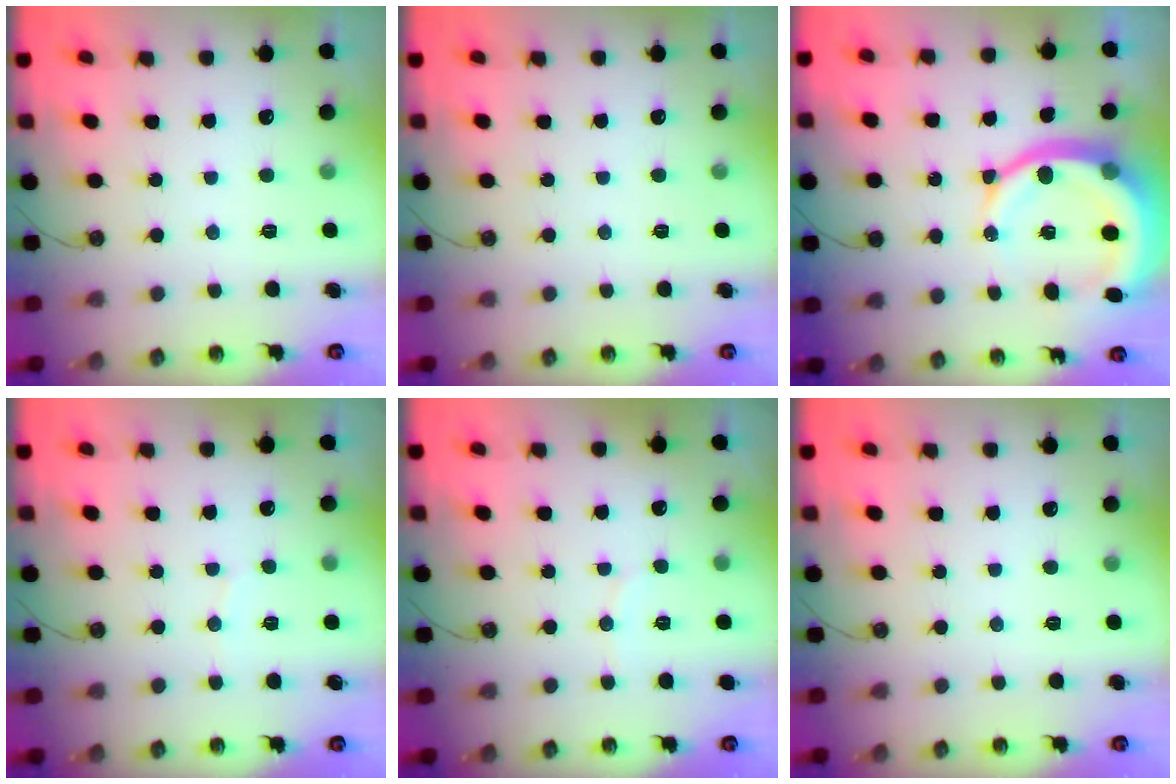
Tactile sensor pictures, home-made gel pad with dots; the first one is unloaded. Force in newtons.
{"total": 0.0}
{"total": 15.2, "press": 15.1, "slide": 1.6}
{"total": 3.9, "press": 3.9, "slide": 0.4}
{"total": 3.2, "press": 3.1, "slide": 0.3}
{"total": 0.0}